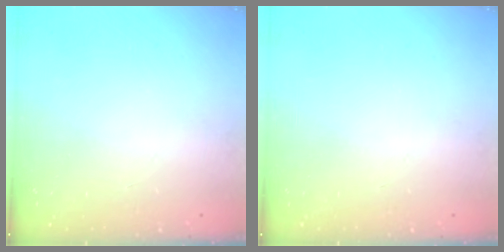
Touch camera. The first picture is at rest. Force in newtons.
{"total": 0.0}